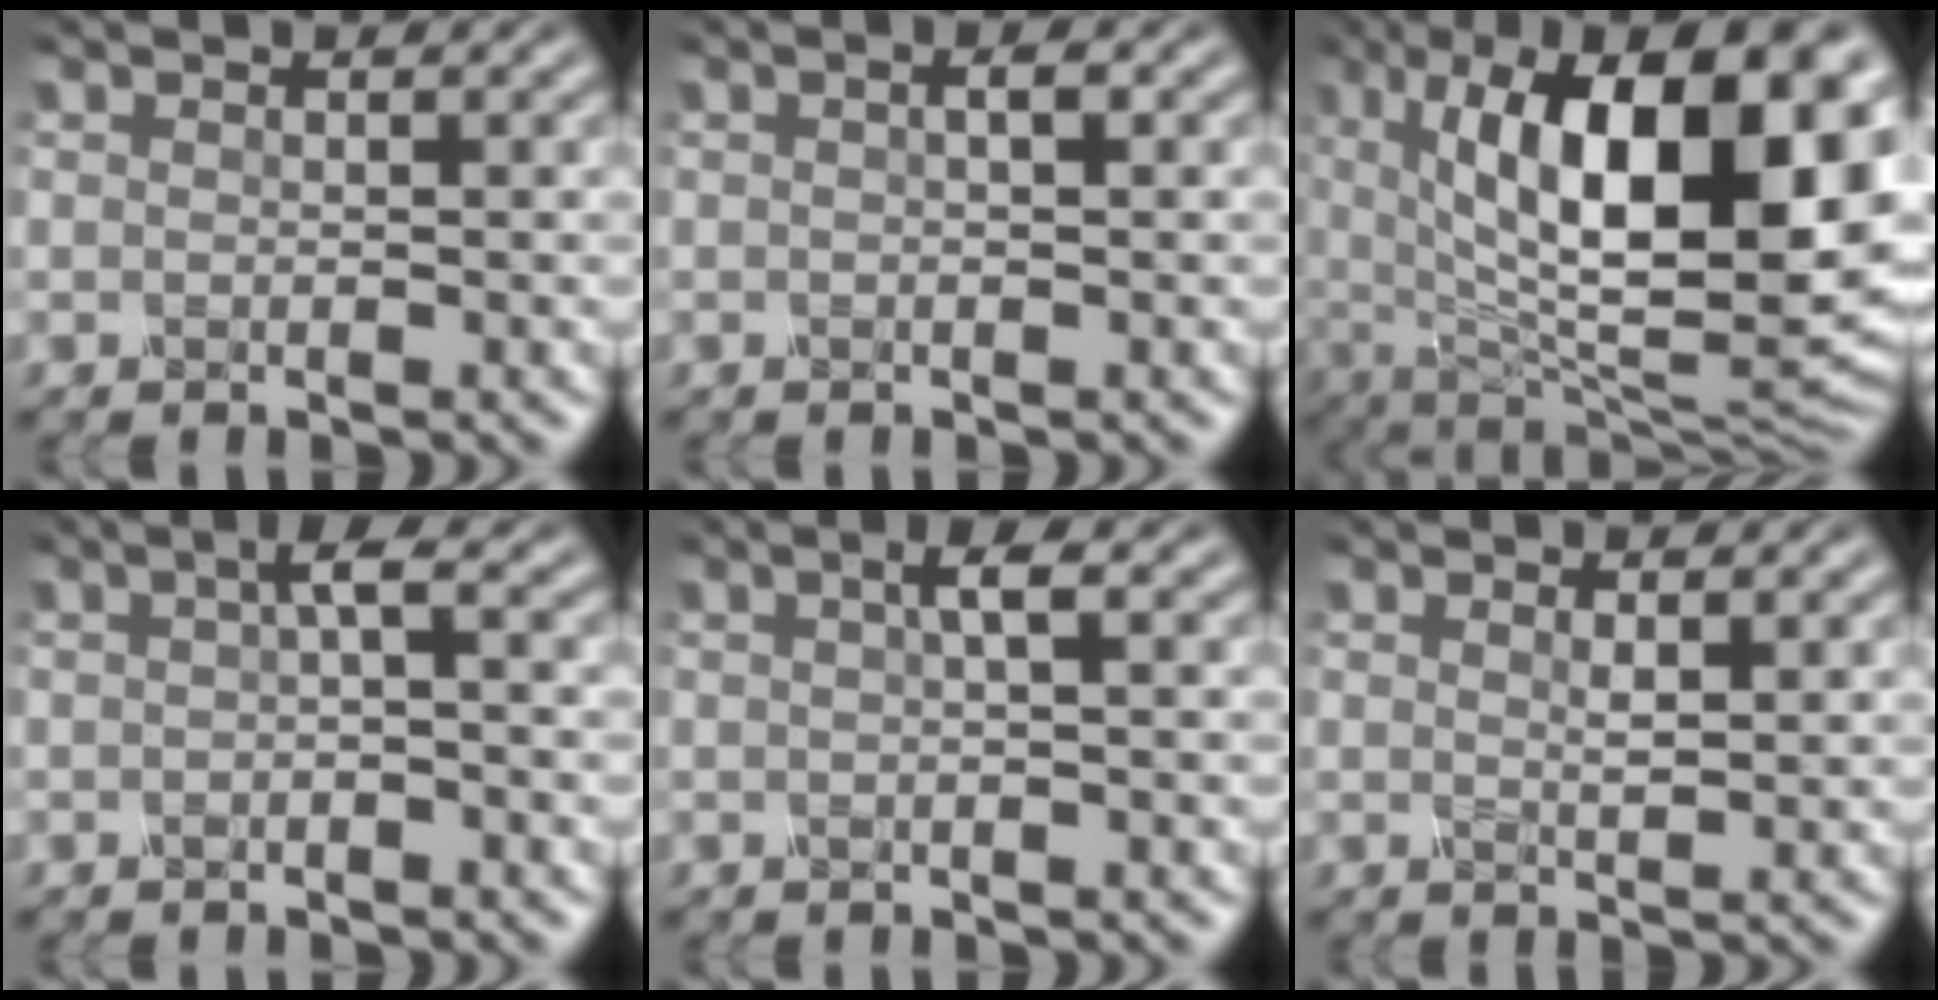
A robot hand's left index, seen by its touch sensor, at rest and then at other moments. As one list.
[{"total": 1.2, "force": [0.1, 0.3, 1.2], "torque": [-0.010, -0.005, 0.000]}, {"total": 16.8, "force": [3.6, 7.6, 14.6], "torque": [-0.203, 0.013, 0.061]}, {"total": 1.7, "force": [-0.4, 0.1, 1.6], "torque": [-0.032, 0.006, -0.003]}, {"total": 1.7, "force": [0.0, 0.2, 1.7], "torque": [-0.029, 0.004, 0.002]}, {"total": 1.0, "force": [0.3, 0.1, 0.9], "torque": [-0.016, -0.001, 0.008]}]